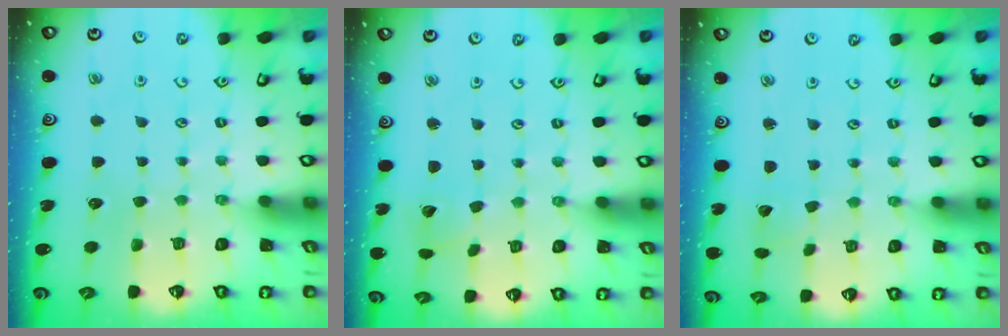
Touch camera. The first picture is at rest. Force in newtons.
{"total": 2.3, "press": 2.3, "slide": 0.3}
{"total": 1.8, "press": 1.8, "slide": 0.1}